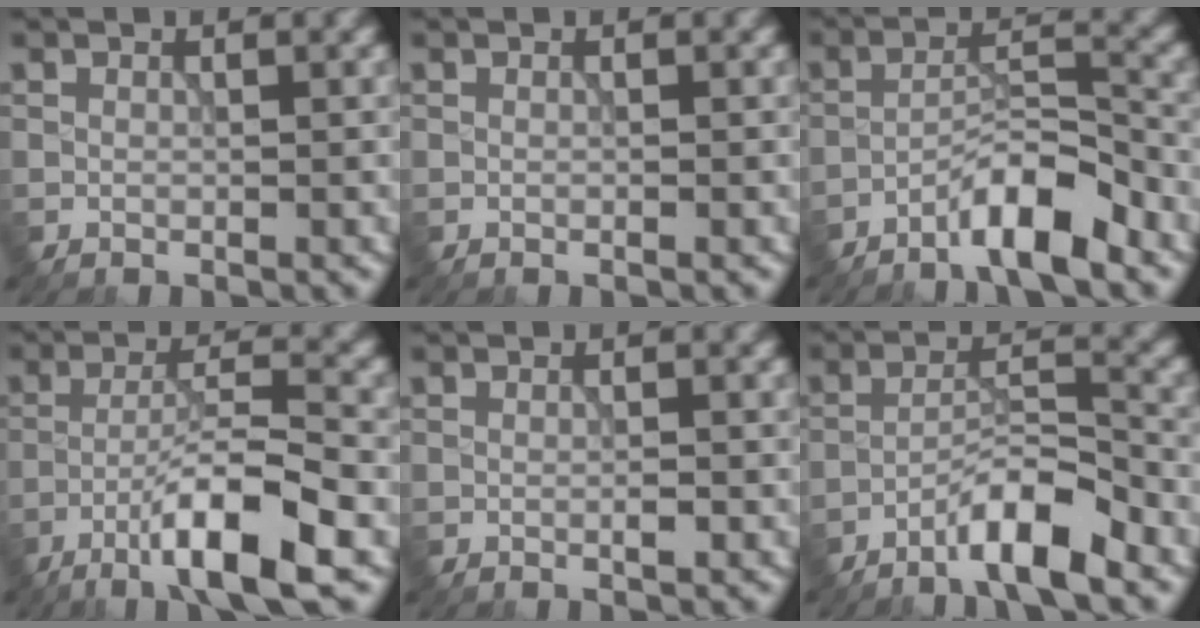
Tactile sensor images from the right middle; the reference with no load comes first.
{"total": 0.0}
{"total": 5.4, "force": [-3.8, 0.8, 3.7], "torque": [-0.062, 0.012, -0.075]}
{"total": 8.1, "force": [-4.5, 1.1, 6.7], "torque": [-0.109, 0.012, -0.081]}
{"total": 0.8, "force": [-0.3, 0.1, 0.8], "torque": [-0.014, -0.001, -0.005]}
{"total": 5.3, "force": [-3.7, 0.6, 3.7], "torque": [-0.064, 0.012, -0.073]}